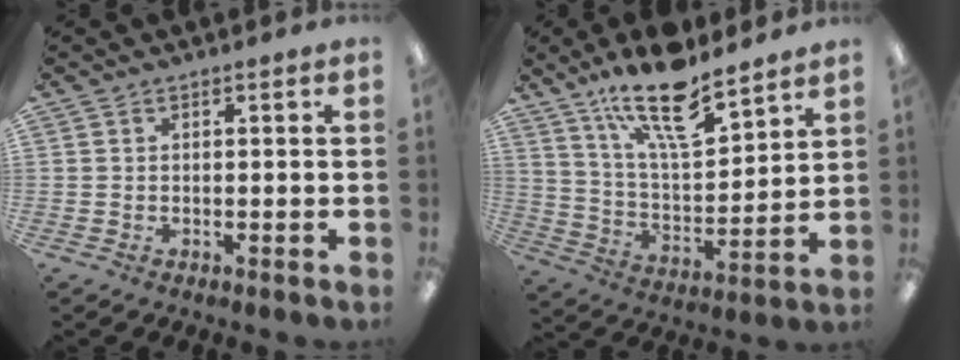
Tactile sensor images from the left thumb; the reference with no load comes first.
{"total": 18.3, "force": [13.4, 6.0, 10.9], "torque": [-0.185, -0.078, 0.227]}